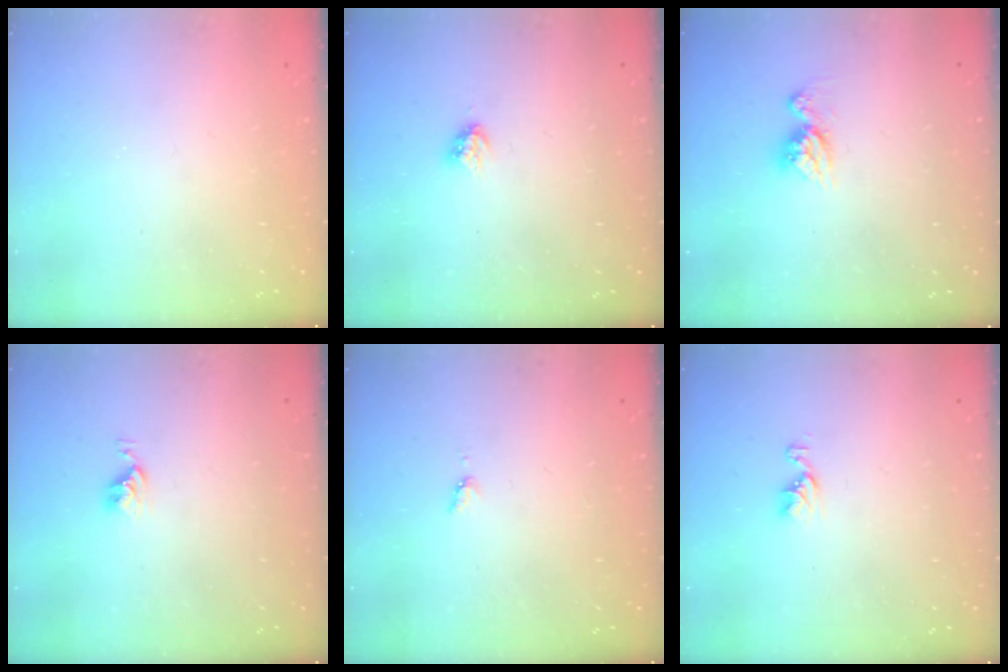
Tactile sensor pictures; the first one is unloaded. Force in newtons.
{"total": 3.0, "press": 3.0, "slide": 0.2}
{"total": 8.7, "press": 8.7, "slide": 0.8}
{"total": 3.8, "press": 3.8, "slide": 0.5}
{"total": 3.5, "press": 3.4, "slide": 0.4}
{"total": 5.2, "press": 5.2, "slide": 0.4}